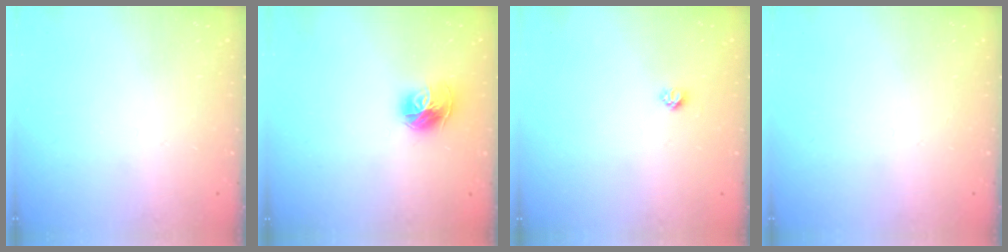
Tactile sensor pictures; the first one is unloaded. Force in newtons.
{"total": 10.6, "press": 10.5, "slide": 1.2}
{"total": 4.1, "press": 4.1, "slide": 0.5}
{"total": 0.0}